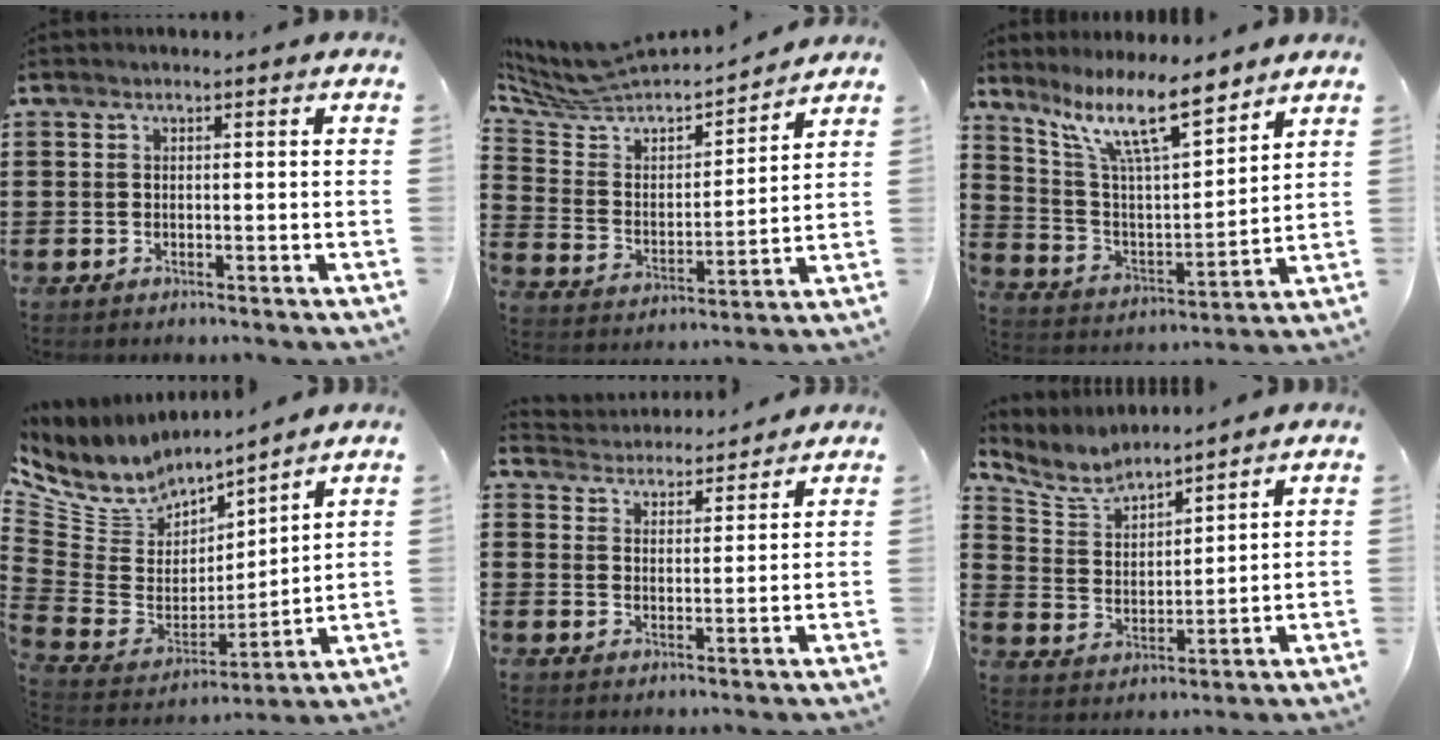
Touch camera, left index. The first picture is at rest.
{"total": 5.3, "force": [4.8, 1.6, 1.6], "torque": [-0.061, -0.040, 0.075]}
{"total": 12.1, "force": [9.0, 2.3, 7.8], "torque": [-0.167, -0.036, 0.158]}
{"total": 6.5, "force": [5.5, 3.5, 0.7], "torque": [-0.065, -0.058, 0.100]}
{"total": 3.9, "force": [3.8, 0.3, -0.3], "torque": [-0.015, -0.025, 0.065]}
{"total": 6.1, "force": [5.7, 1.5, 1.6], "torque": [-0.060, -0.027, 0.099]}